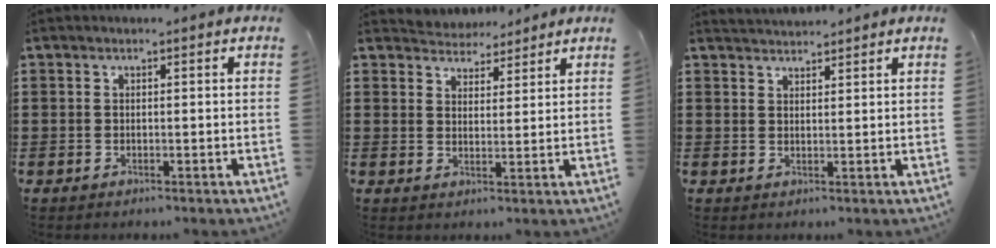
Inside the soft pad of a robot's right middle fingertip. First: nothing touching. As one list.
[{"total": 3.9, "force": [3.7, 1.2, -0.5], "torque": [-0.007, -0.014, 0.069]}, {"total": 2.1, "force": [2.0, 0.2, -0.3], "torque": [-0.001, 0.000, 0.040]}]